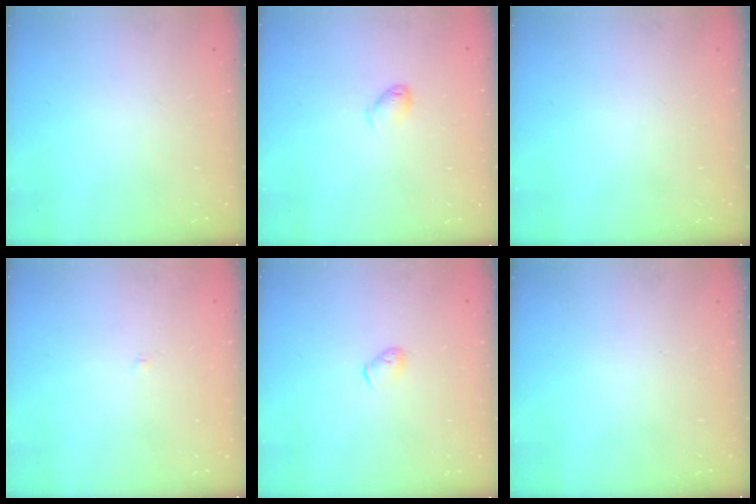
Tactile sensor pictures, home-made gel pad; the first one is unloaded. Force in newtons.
{"total": 3.8, "press": 3.7, "slide": 0.5}
{"total": 0.0}
{"total": 1.9, "press": 1.9, "slide": 0.2}
{"total": 4.0, "press": 3.9, "slide": 1.0}
{"total": 0.0}